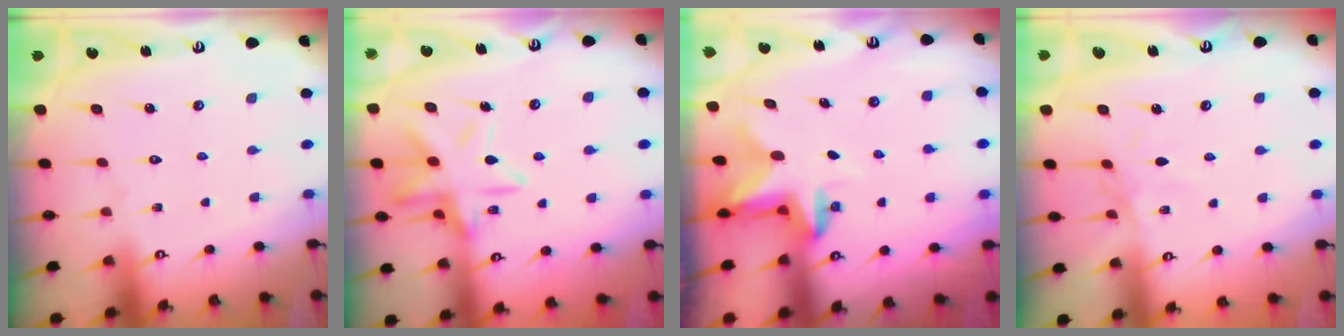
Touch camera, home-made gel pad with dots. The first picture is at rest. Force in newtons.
{"total": 13.3, "press": 13.3, "slide": 1.2}
{"total": 2.6, "press": 2.5, "slide": 0.5}
{"total": 2.0, "press": 1.9, "slide": 0.4}